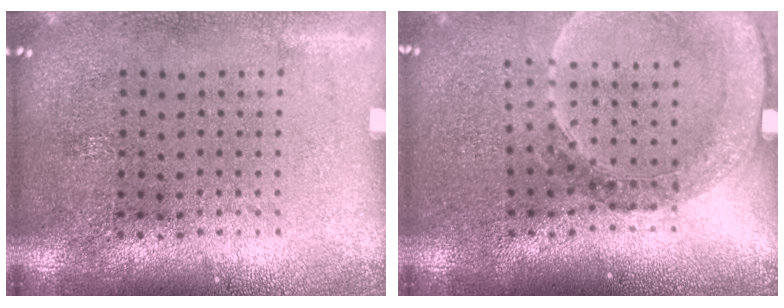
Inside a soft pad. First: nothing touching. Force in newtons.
{"total": 1.5, "press": 1.5, "slide": 0.3}